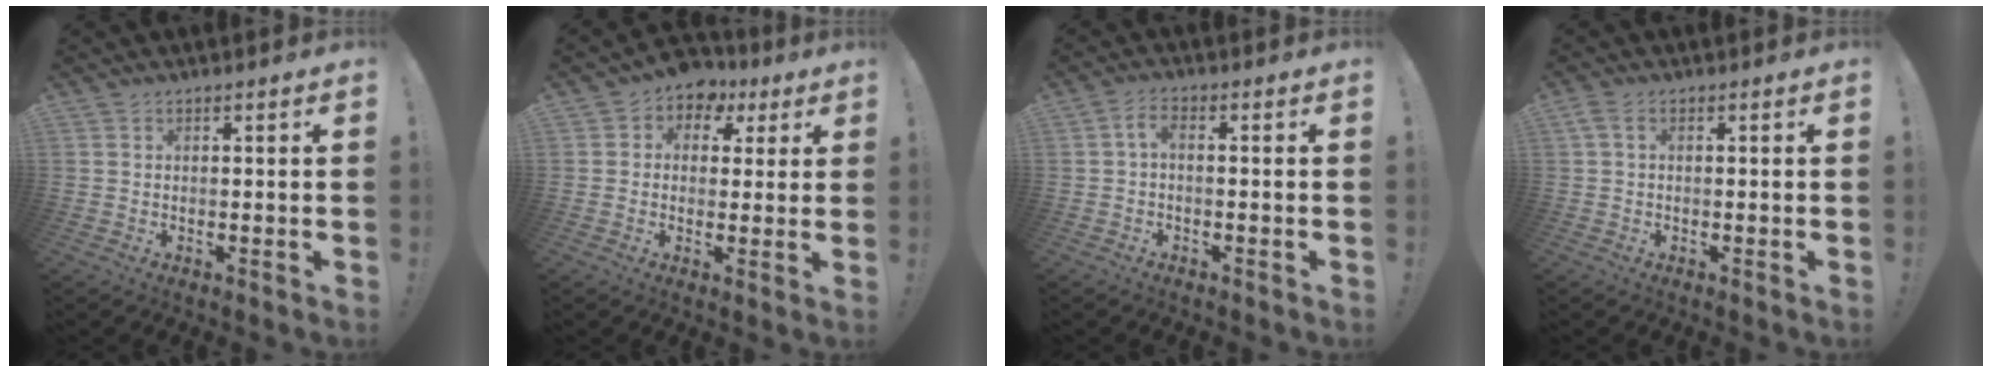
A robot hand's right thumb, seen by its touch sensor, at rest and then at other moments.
{"total": 6.4, "force": [2.0, 5.6, 2.3], "torque": [-0.025, -0.009, 0.040]}
{"total": 3.2, "force": [-0.5, 1.0, 3.0], "torque": [-0.071, 0.001, -0.013]}
{"total": 1.8, "force": [0.1, 0.7, 1.7], "torque": [-0.034, 0.005, 0.002]}